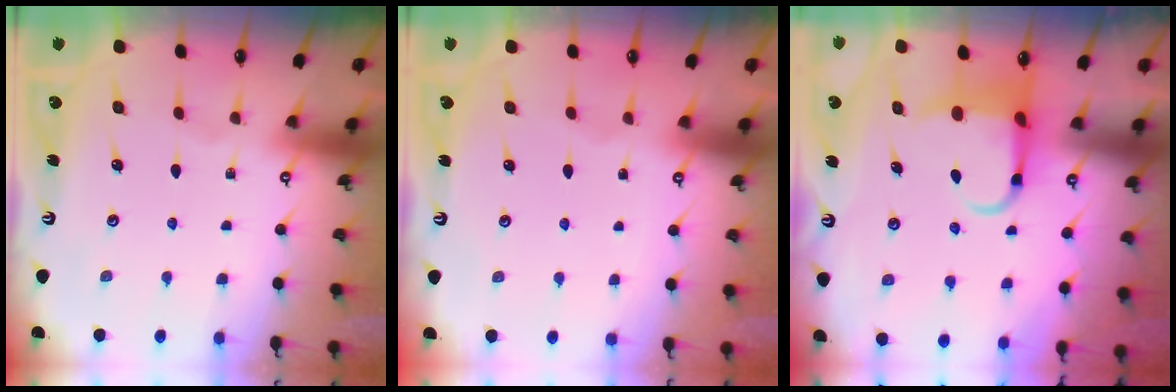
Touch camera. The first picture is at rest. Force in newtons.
{"total": 1.2, "press": 1.2, "slide": 0.1}
{"total": 5.9, "press": 5.8, "slide": 1.0}